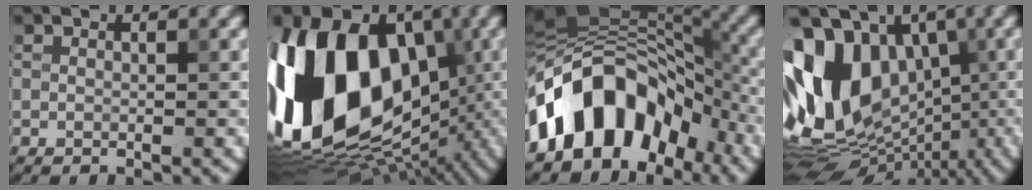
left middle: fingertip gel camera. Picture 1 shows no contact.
{"total": 20.6, "force": [-0.4, 14.1, 15.0], "torque": [-0.300, 0.000, -0.012]}
{"total": 12.2, "force": [-5.7, 7.8, 7.4], "torque": [-0.106, 0.026, -0.116]}
{"total": 15.8, "force": [0.5, 11.3, 11.0], "torque": [-0.205, 0.020, 0.003]}